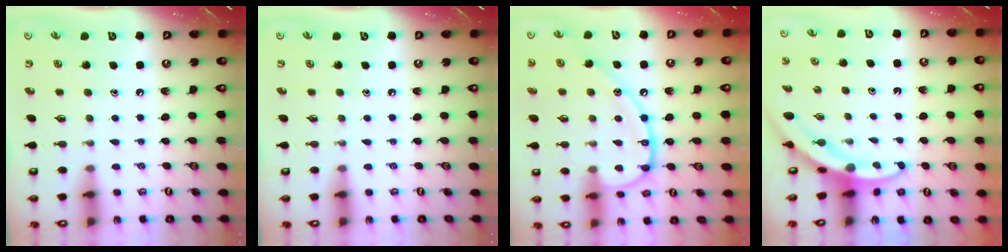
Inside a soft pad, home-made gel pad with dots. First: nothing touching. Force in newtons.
{"total": 0.0}
{"total": 16.5, "press": 16.4, "slide": 1.4}
{"total": 3.3, "press": 3.3, "slide": 0.1}